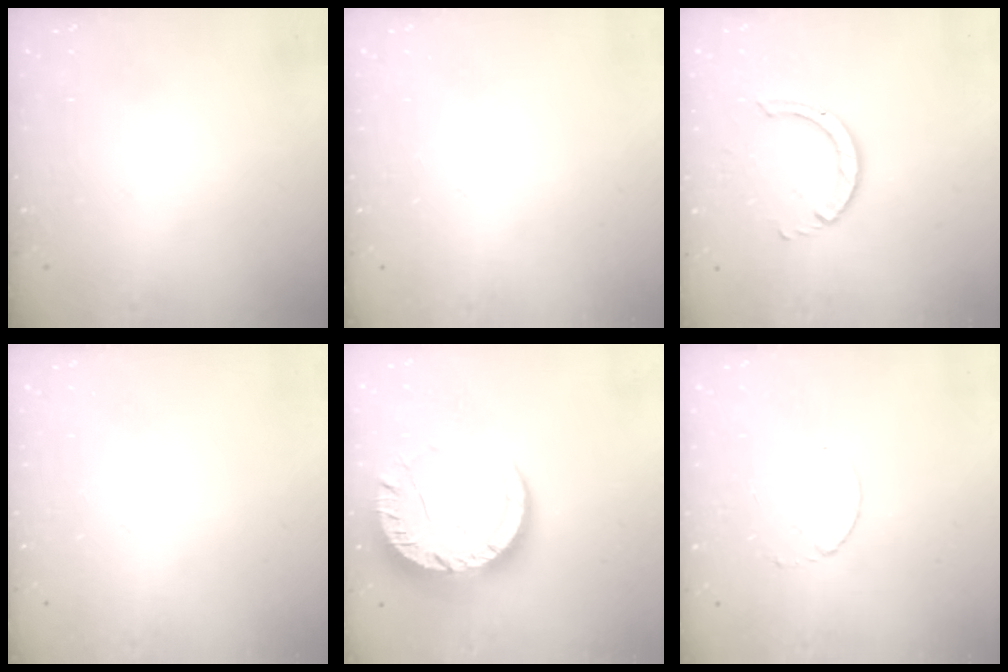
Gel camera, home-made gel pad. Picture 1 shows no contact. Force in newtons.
{"total": 0.0}
{"total": 3.9, "press": 3.9, "slide": 0.3}
{"total": 0.0}
{"total": 12.7, "press": 12.7, "slide": 0.8}
{"total": 2.5, "press": 2.5, "slide": 0.3}